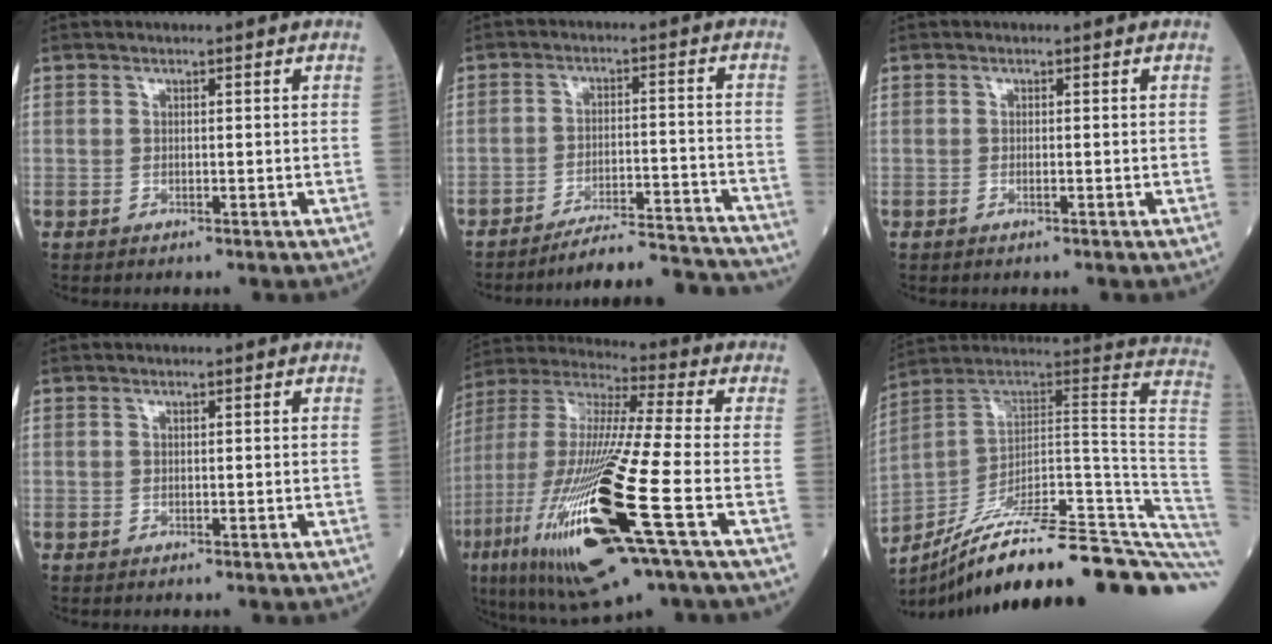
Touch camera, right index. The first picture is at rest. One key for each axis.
{"total": 14.4, "fx": -14.3, "fy": -0.4, "fz": 2.1, "tx": -0.013, "ty": 0.015, "tz": -0.196}
{"total": 0.7, "fx": -0.3, "fy": -0.1, "fz": 0.6, "tx": -0.012, "ty": 0.000, "tz": -0.005}
{"total": 0.0}
{"total": 26.8, "fx": -8.8, "fy": 2.5, "fz": 25.2, "tx": -0.548, "ty": -0.053, "tz": -0.163}
{"total": 33.4, "fx": -24.1, "fy": 3.3, "fz": 22.9, "tx": -0.208, "ty": 0.010, "tz": -0.340}